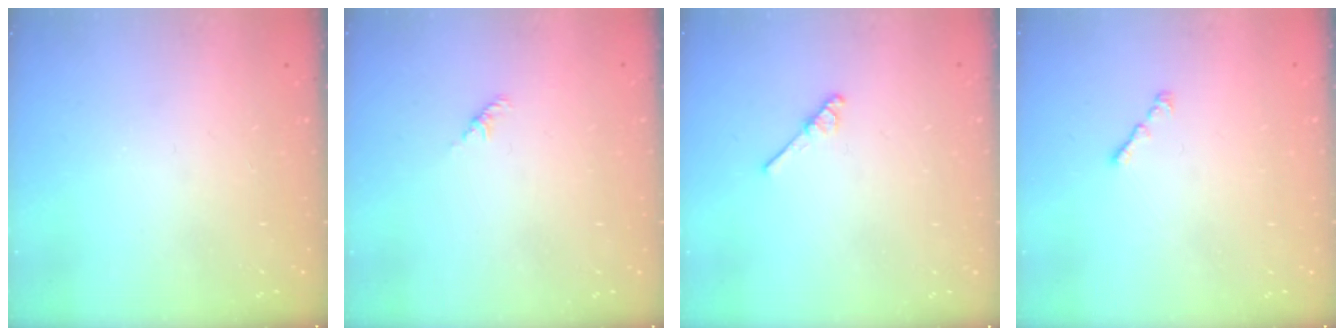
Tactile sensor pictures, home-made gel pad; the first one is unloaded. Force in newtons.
{"total": 1.8, "press": 1.7, "slide": 0.6}
{"total": 3.0, "press": 2.9, "slide": 0.5}
{"total": 1.0, "press": 0.9, "slide": 0.5}